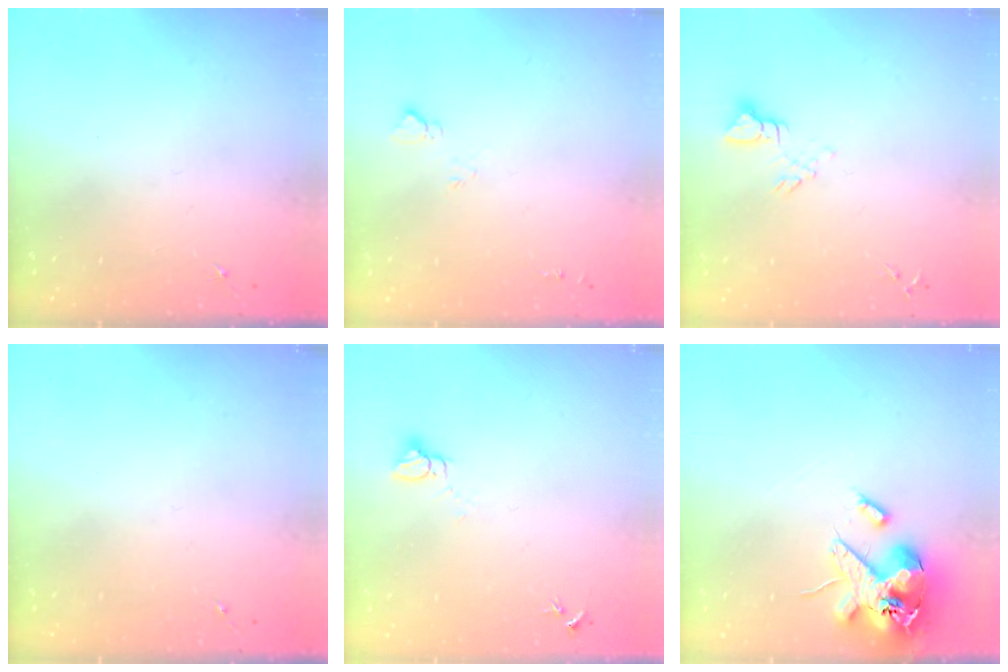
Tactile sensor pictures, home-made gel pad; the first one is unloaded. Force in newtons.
{"total": 4.9, "press": 4.9, "slide": 0.6}
{"total": 5.1, "press": 5.1, "slide": 0.4}
{"total": 0.0}
{"total": 3.2, "press": 3.2, "slide": 0.1}
{"total": 15.7, "press": 15.5, "slide": 2.7}